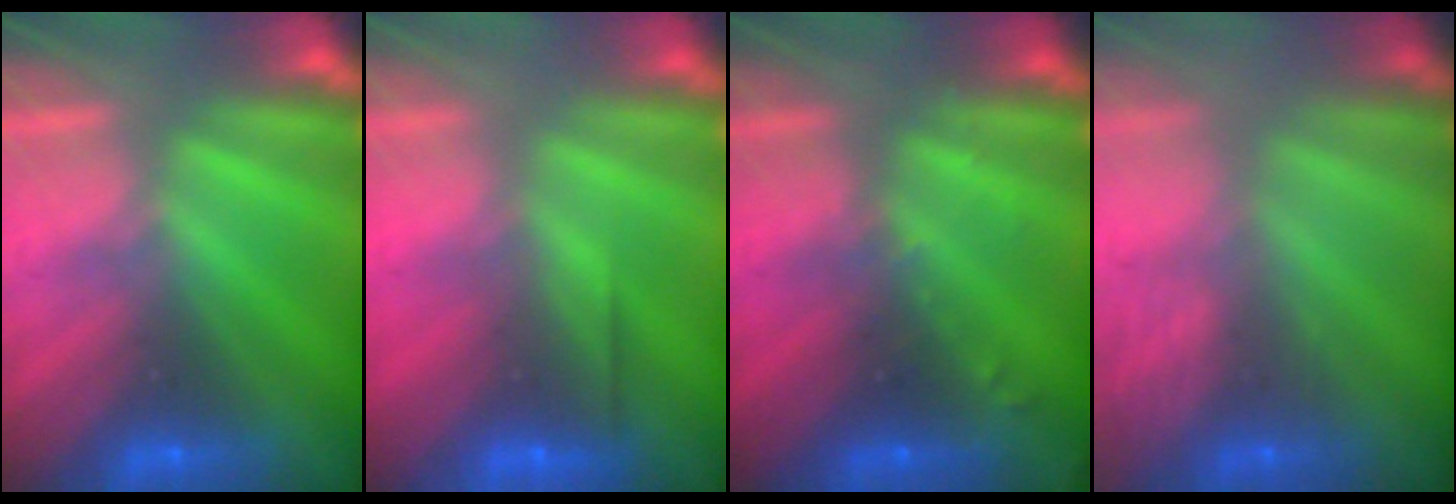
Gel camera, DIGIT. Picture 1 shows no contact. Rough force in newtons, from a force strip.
{"total": 2.6}
{"total": 2.9}
{"total": 2.8}